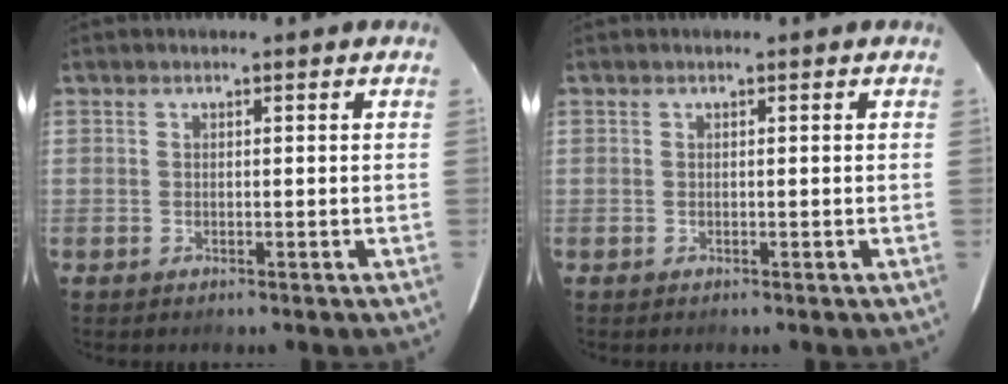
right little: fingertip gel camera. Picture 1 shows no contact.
{"total": 0.0}